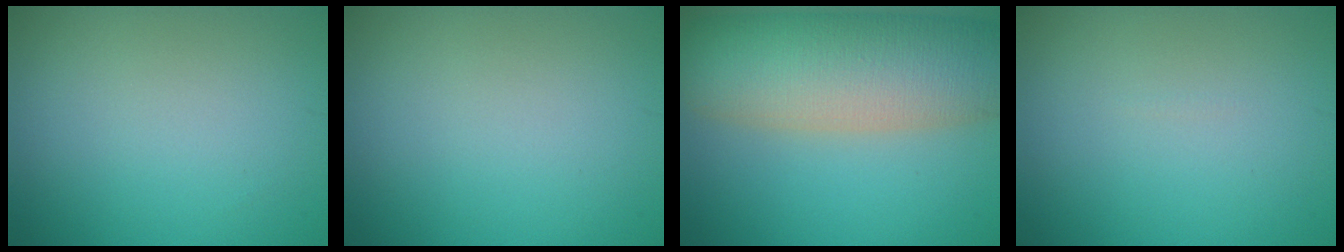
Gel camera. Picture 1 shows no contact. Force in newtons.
{"total": 0.0}
{"total": 12.3, "press": 12.2, "slide": 0.9}
{"total": 0.0}